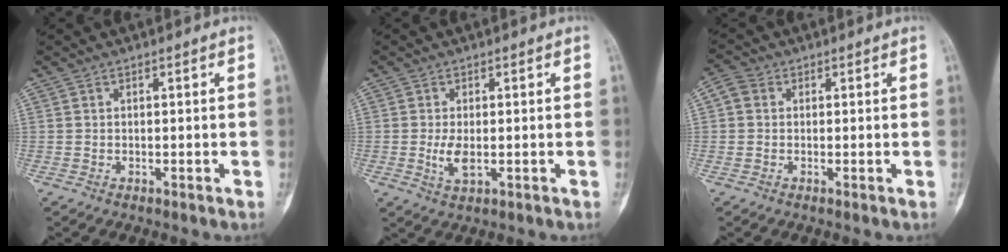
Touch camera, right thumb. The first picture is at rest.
{"total": 3.5, "force": [-0.3, 1.7, 3.1], "torque": [-0.063, -0.007, -0.002]}
{"total": 2.8, "force": [0.5, 2.5, 1.1], "torque": [-0.014, 0.008, 0.007]}